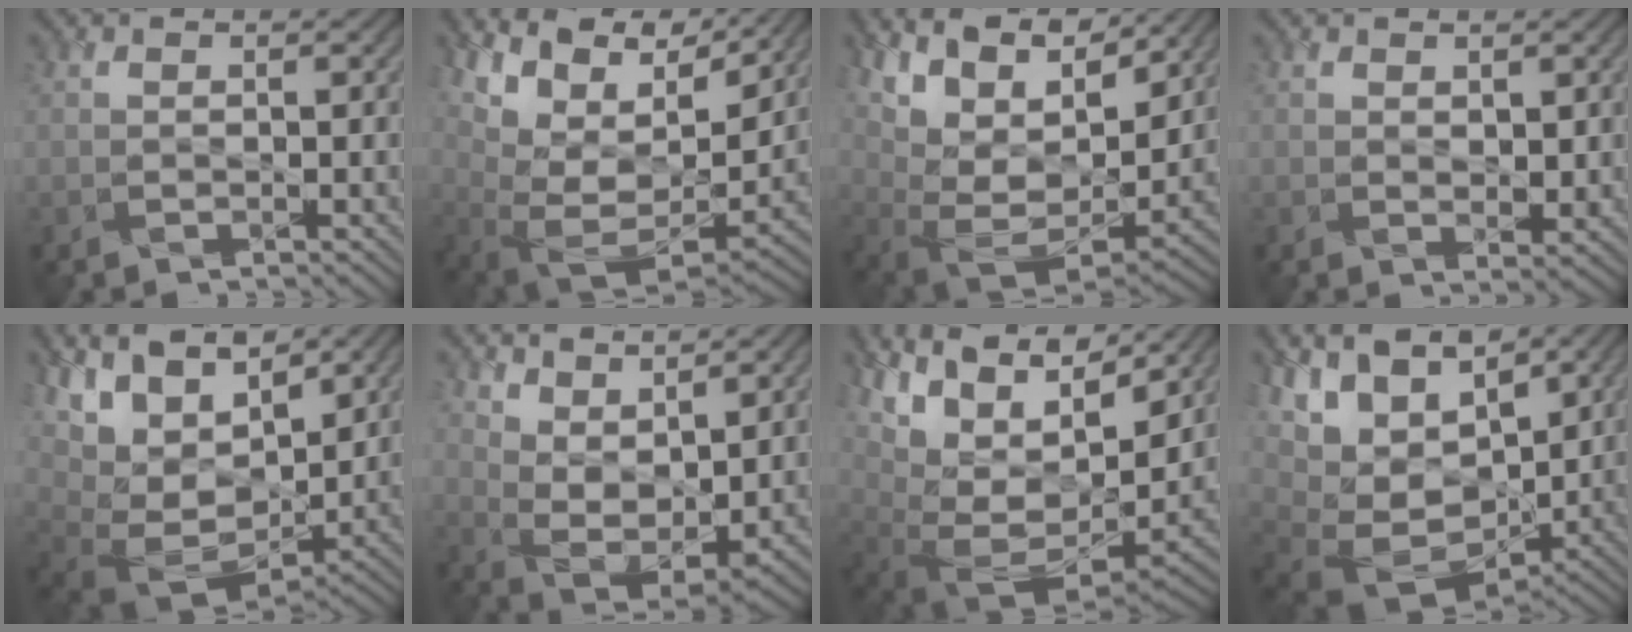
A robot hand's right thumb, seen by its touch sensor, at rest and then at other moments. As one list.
[{"total": 15.2, "force": [9.4, 6.9, 9.8], "torque": [-0.216, 0.030, 0.154]}, {"total": 16.6, "force": [10.2, 7.6, 10.7], "torque": [-0.232, 0.042, 0.165]}, {"total": 1.9, "force": [0.9, 1.1, 1.3], "torque": [-0.025, -0.007, 0.021]}, {"total": 14.9, "force": [6.2, 9.0, 10.1], "torque": [-0.233, 0.021, 0.133]}, {"total": 8.0, "force": [5.5, 3.5, 4.6], "torque": [-0.101, -0.004, 0.104]}, {"total": 17.8, "force": [7.9, 10.2, 12.2], "torque": [-0.253, 0.031, 0.165]}, {"total": 13.7, "force": [3.4, 9.0, 9.7], "torque": [-0.220, 0.005, 0.094]}]